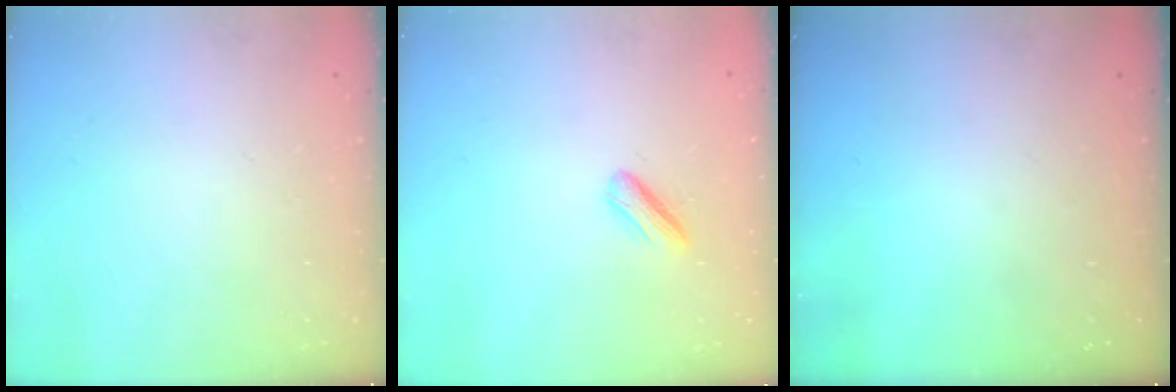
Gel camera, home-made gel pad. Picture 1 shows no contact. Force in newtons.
{"total": 3.8, "press": 3.8, "slide": 0.4}
{"total": 0.0}